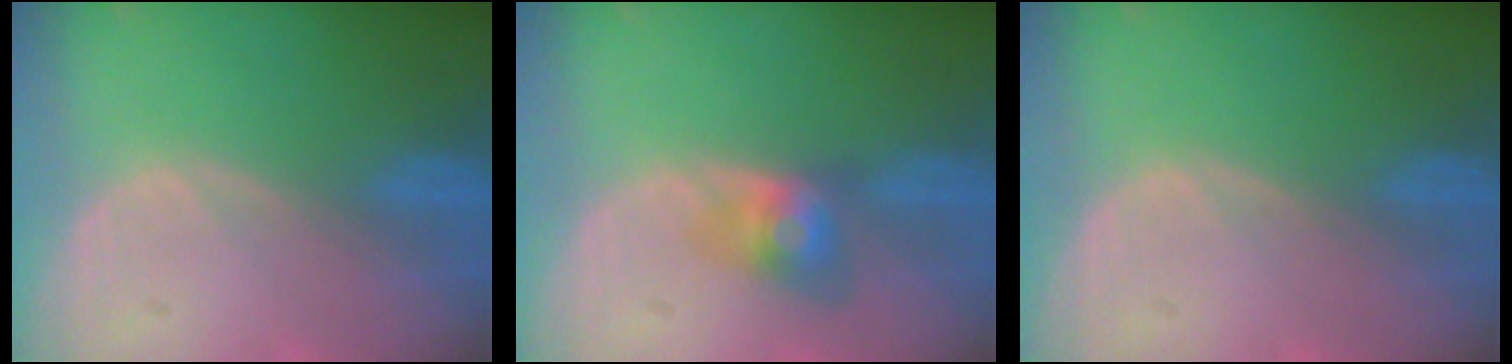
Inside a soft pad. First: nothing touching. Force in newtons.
{"total": 4.0, "press": 4.0, "slide": 0.2}
{"total": 0.0}